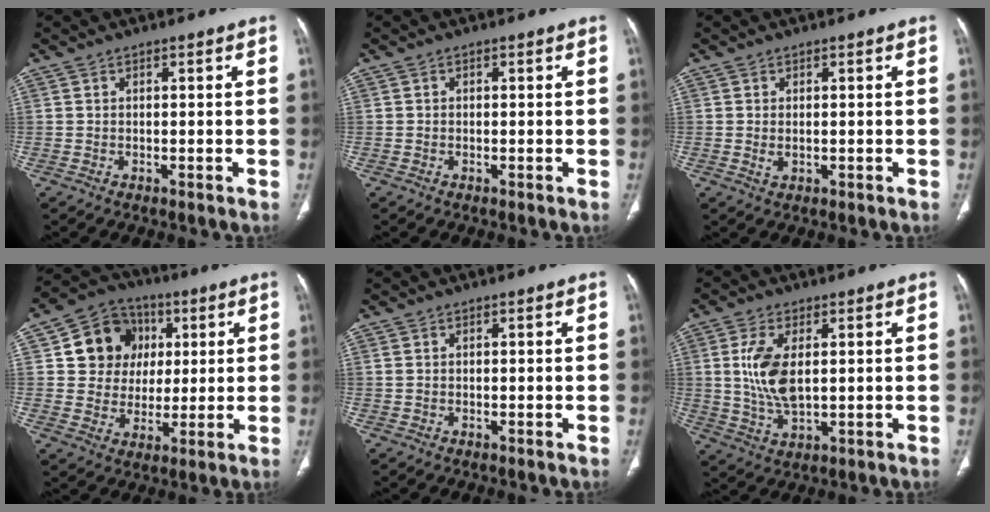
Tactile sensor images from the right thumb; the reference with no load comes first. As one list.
[{"total": 0.0}, {"total": 1.4, "force": [0.0, 0.9, 1.1], "torque": [-0.022, -0.001, 0.004]}, {"total": 12.9, "force": [3.3, 11.6, 4.6], "torque": [-0.033, 0.004, 0.057]}, {"total": 0.7, "force": [0.2, 0.4, 0.5], "torque": [-0.017, 0.008, 0.007]}, {"total": 9.3, "force": [1.5, 4.5, 8.0], "torque": [-0.172, -0.011, 0.034]}]